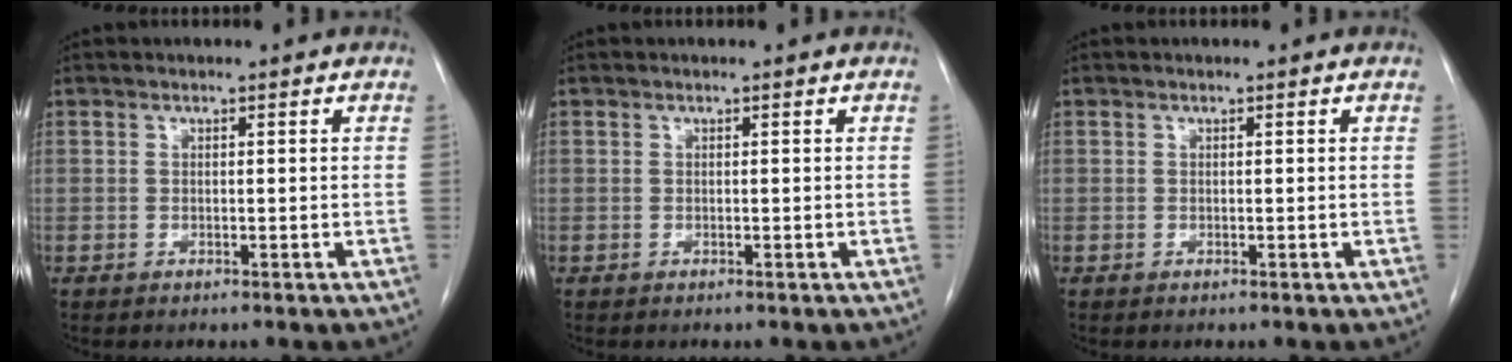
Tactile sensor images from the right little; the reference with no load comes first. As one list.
[{"total": 0.0}, {"total": 0.0}]